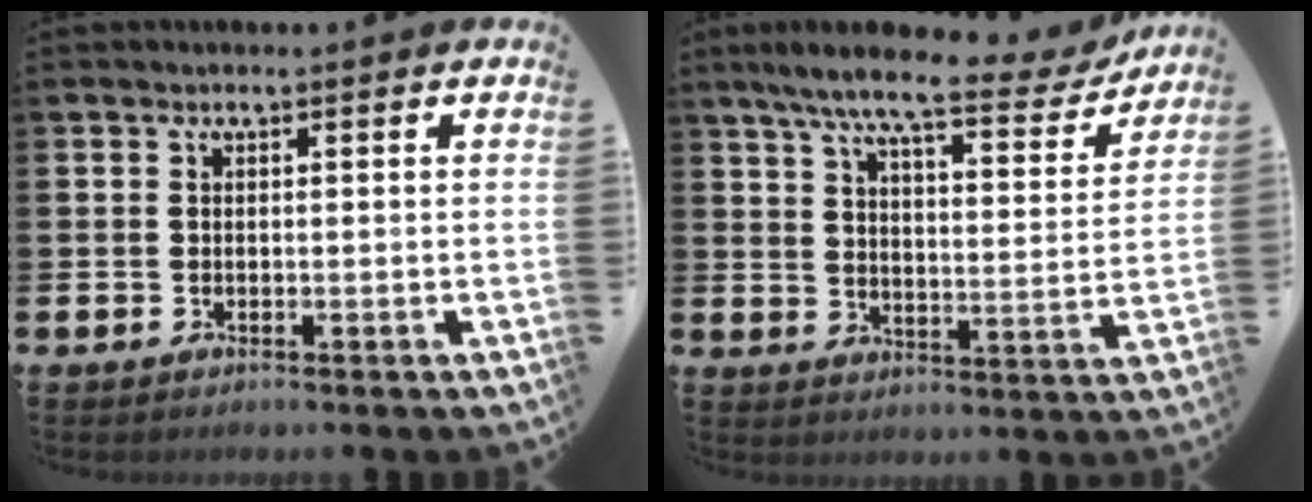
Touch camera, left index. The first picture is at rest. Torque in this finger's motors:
{"motor_torque": [1.30, -0.83, 0.70, 0.21]}